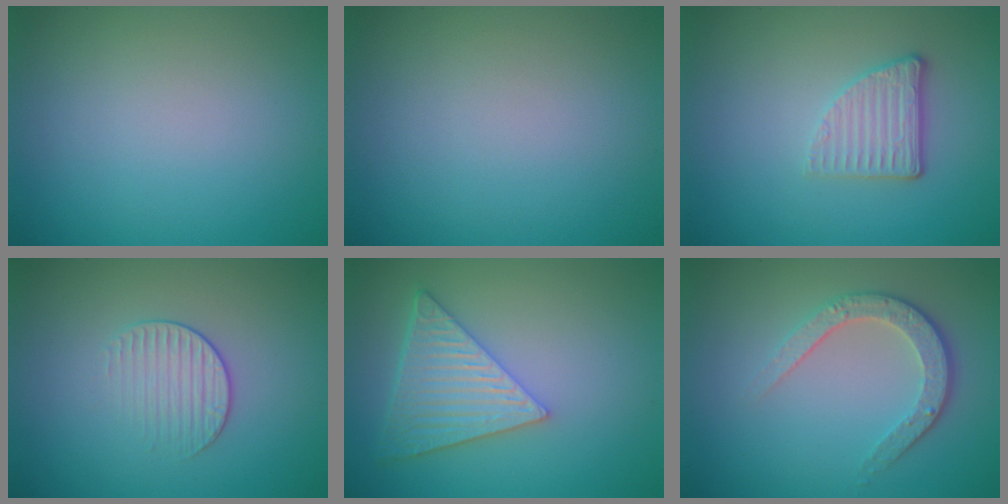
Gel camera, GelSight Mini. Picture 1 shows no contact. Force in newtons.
{"total": 0.0}
{"total": 2.7, "press": 2.3, "slide": 1.4}
{"total": 1.7, "press": 1.1, "slide": 1.3}
{"total": 6.0, "press": 4.6, "slide": 3.8}
{"total": 3.4, "press": 2.6, "slide": 2.2}